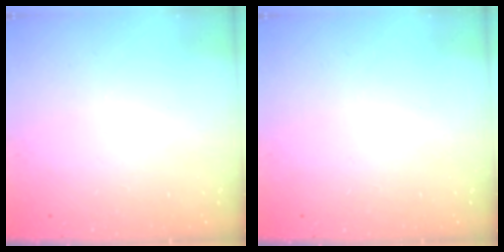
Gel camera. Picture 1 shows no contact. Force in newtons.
{"total": 0.0}